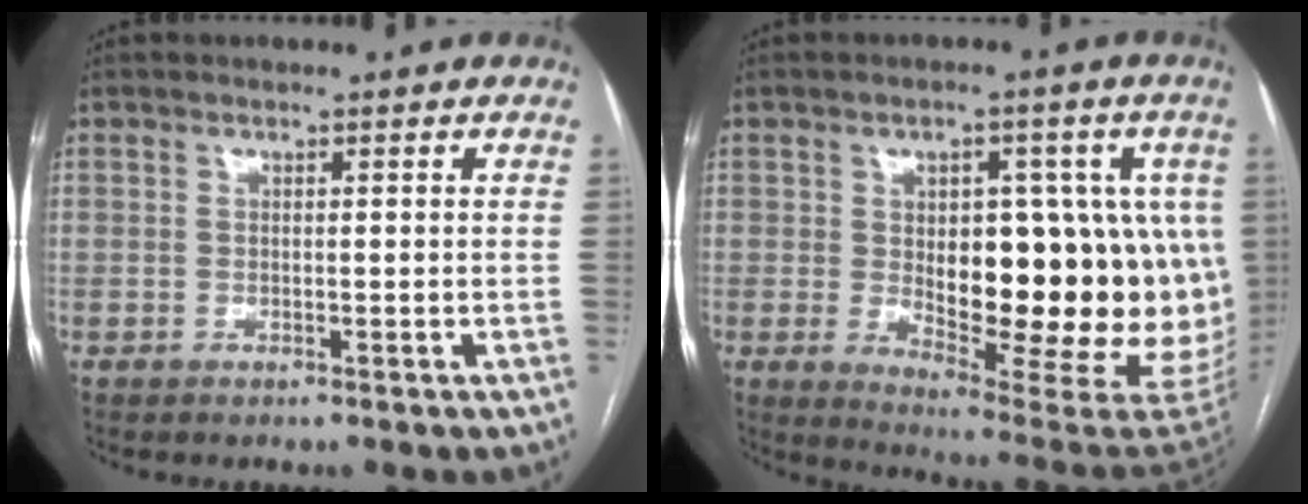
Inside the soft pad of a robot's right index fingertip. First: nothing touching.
{"total": 22.0, "force": [0.0, 8.3, 20.4], "torque": [-0.203, 0.010, 0.027]}